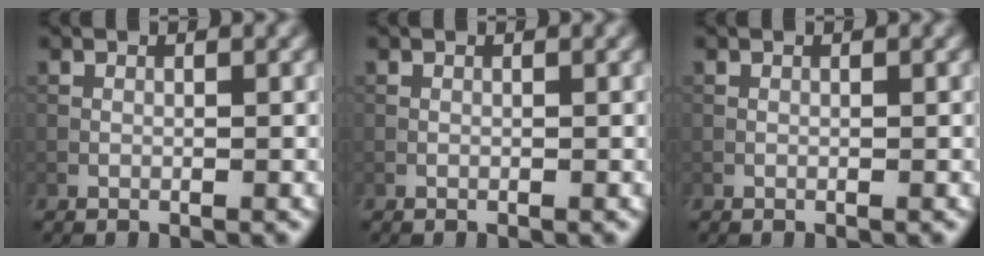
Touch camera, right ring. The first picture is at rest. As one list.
[{"total": 0.0}, {"total": 0.0}]